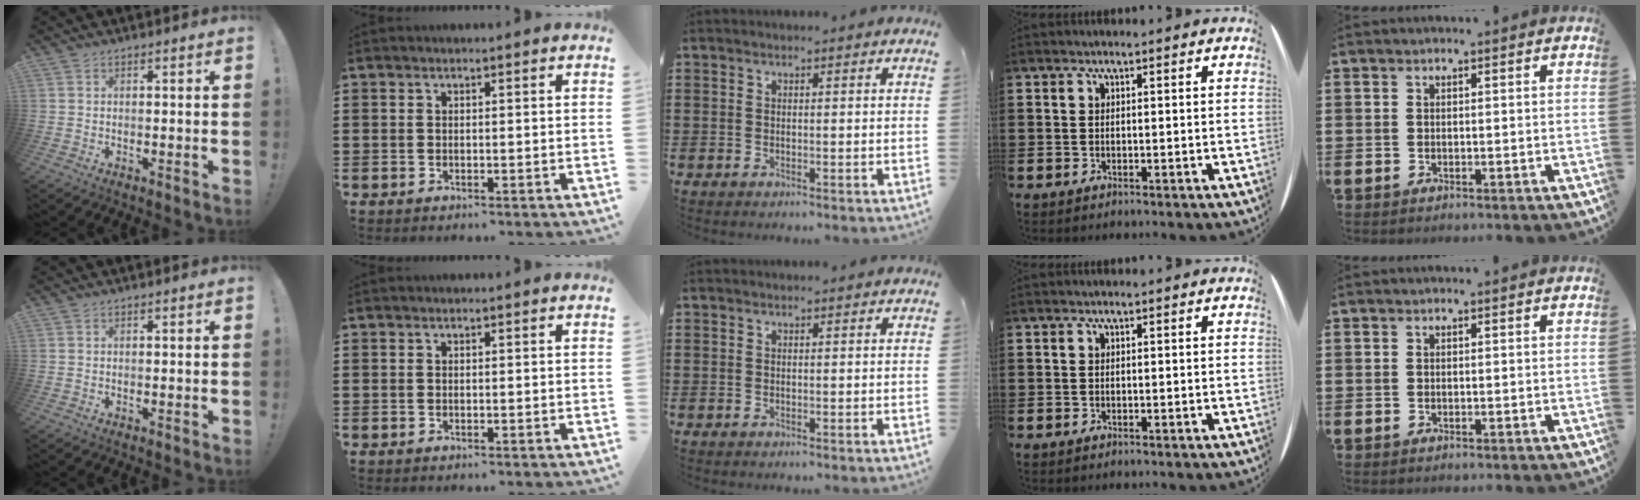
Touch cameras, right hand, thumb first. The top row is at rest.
{}